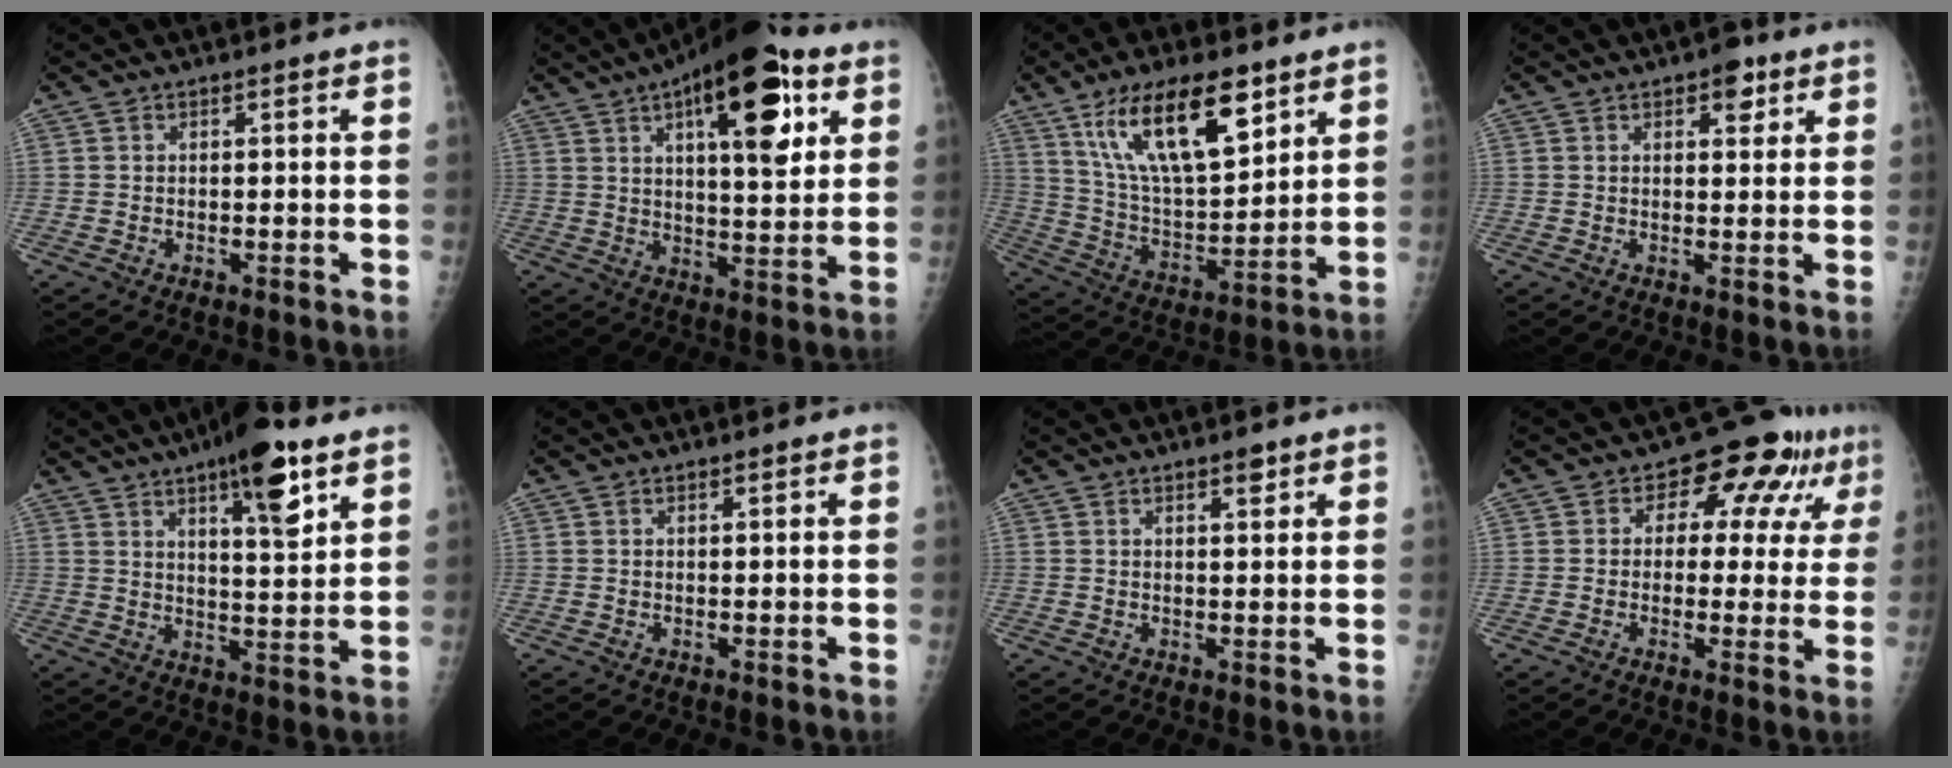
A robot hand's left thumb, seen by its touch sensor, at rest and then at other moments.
{"total": 18.6, "force": [8.1, 7.0, 15.2], "torque": [-0.189, -0.020, 0.116]}
{"total": 18.8, "force": [10.6, 7.2, 13.8], "torque": [-0.208, -0.046, 0.199]}
{"total": 4.1, "force": [2.3, 2.1, 2.6], "torque": [-0.016, -0.008, 0.027]}
{"total": 12.6, "force": [7.2, 3.2, 9.8], "torque": [-0.129, -0.035, 0.107]}
{"total": 0.6, "force": [0.4, 0.1, 0.4], "torque": [-0.005, -0.001, 0.008]}
{"total": 2.3, "force": [1.6, 0.8, 1.5], "torque": [-0.015, -0.010, 0.024]}
{"total": 10.9, "force": [4.0, 6.7, 7.6], "torque": [-0.045, 0.014, 0.045]}